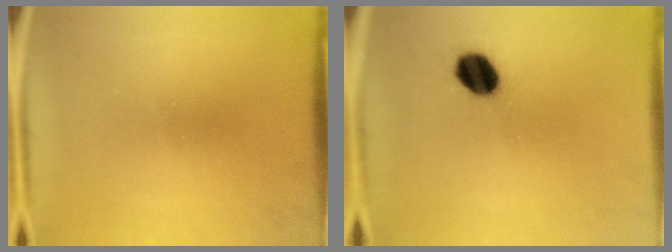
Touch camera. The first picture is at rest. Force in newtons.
{"total": 7.5}